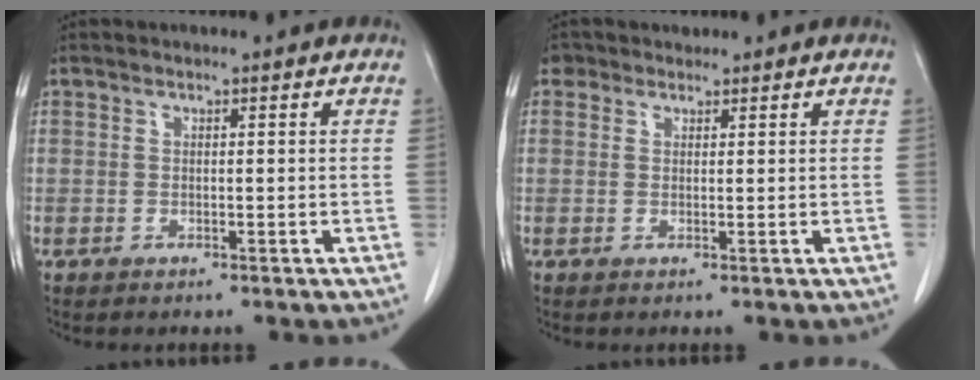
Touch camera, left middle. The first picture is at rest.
{"total": 1.8, "force": [1.2, 1.3, -0.1], "torque": [0.004, 0.012, 0.016]}